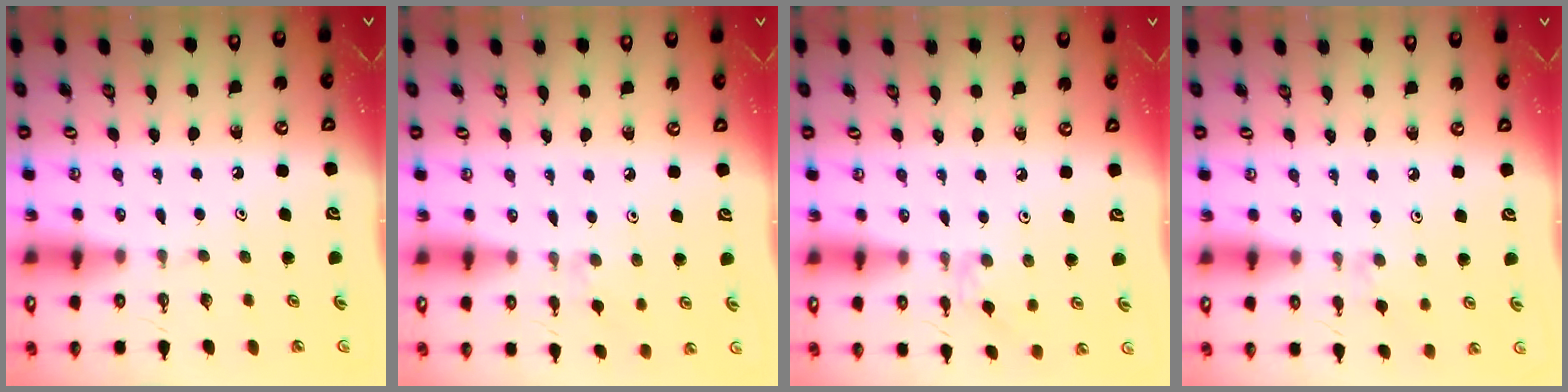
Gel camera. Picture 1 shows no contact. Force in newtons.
{"total": 1.9, "press": 1.9, "slide": 0.5}
{"total": 2.5, "press": 2.5, "slide": 0.4}
{"total": 2.7, "press": 2.6, "slide": 0.5}